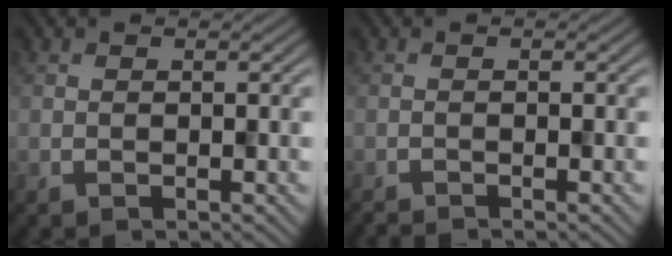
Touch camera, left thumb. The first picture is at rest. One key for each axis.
{"total": 1.3, "fx": -1.3, "fy": 0.0, "fz": 0.1, "tx": -0.001, "ty": -0.001, "tz": -0.024}